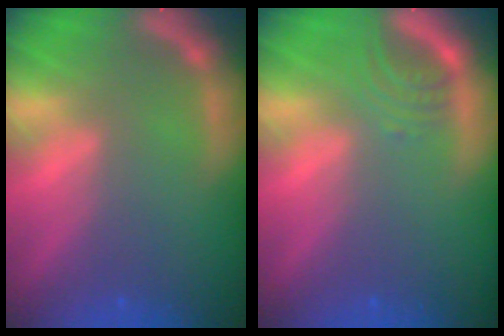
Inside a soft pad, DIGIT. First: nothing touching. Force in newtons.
{"total": 2.5}